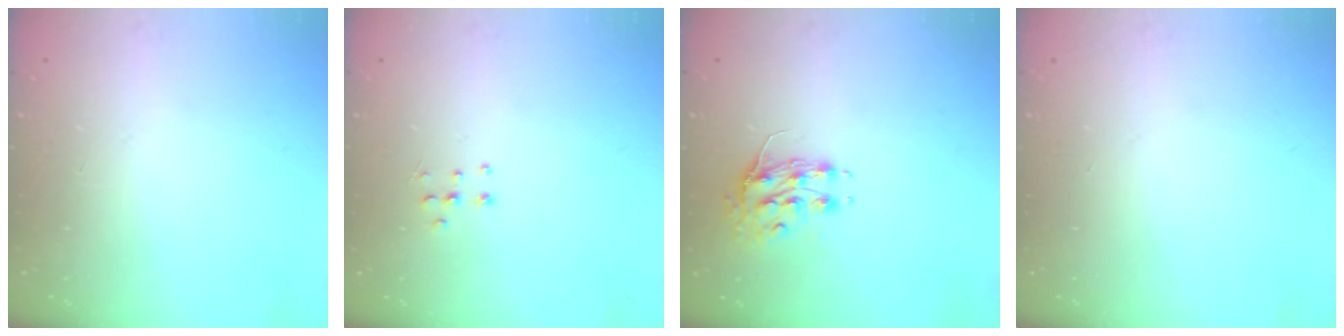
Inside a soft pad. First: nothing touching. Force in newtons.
{"total": 4.6, "press": 4.5, "slide": 0.7}
{"total": 8.4, "press": 8.3, "slide": 1.0}
{"total": 0.0}